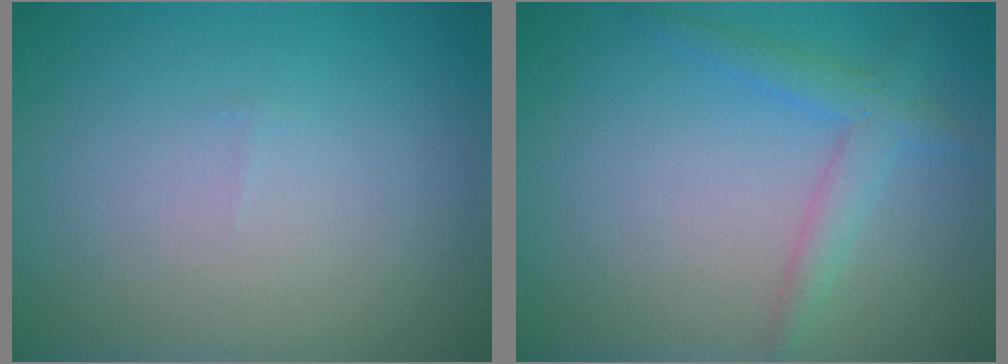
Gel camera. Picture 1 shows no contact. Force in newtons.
{"total": 2.5, "press": 2.5, "slide": 0.1}